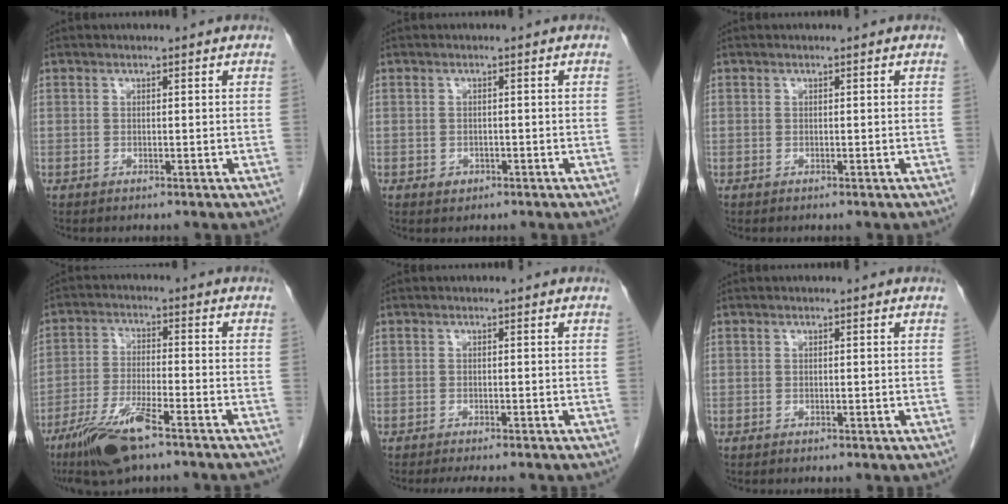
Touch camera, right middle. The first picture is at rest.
{"total": 1.2, "force": [-0.5, 1.1, 0.4], "torque": [-0.004, 0.004, -0.002]}
{"total": 0.0}
{"total": 12.7, "force": [-9.4, 1.5, 8.4], "torque": [-0.158, -0.023, -0.164]}
{"total": 6.8, "force": [-6.0, 1.3, 3.0], "torque": [-0.034, -0.010, -0.079]}
{"total": 0.7, "force": [-0.5, 0.2, 0.4], "torque": [-0.008, -0.001, -0.004]}